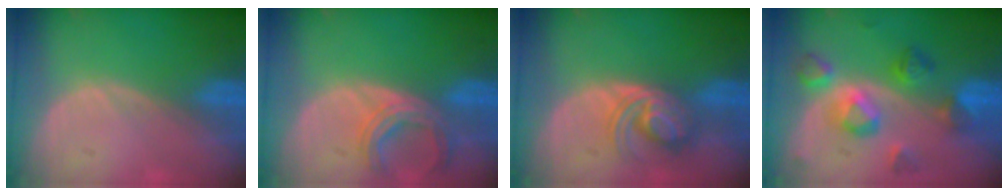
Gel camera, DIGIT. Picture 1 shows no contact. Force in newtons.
{"total": 5.9, "press": 5.5, "slide": 2.2}
{"total": 5.6, "press": 5.5, "slide": 0.8}
{"total": 7.7, "press": 7.7, "slide": 0.1}